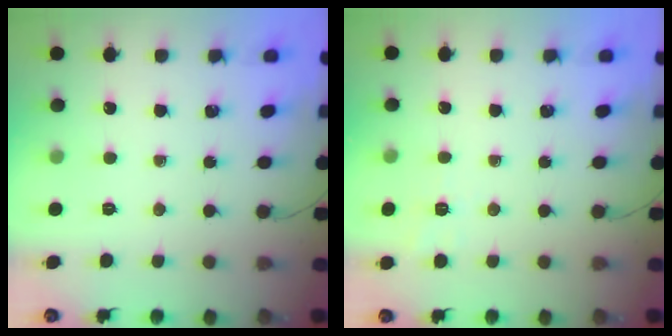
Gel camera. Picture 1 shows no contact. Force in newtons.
{"total": 2.4, "press": 1.2, "slide": 2.0}